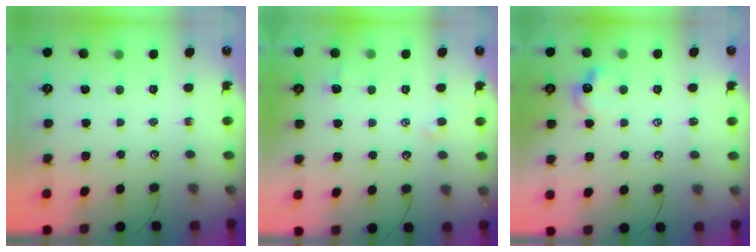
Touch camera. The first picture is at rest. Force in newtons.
{"total": 0.6, "press": 0.2, "slide": 0.6}
{"total": 4.4, "press": 4.4, "slide": 0.6}